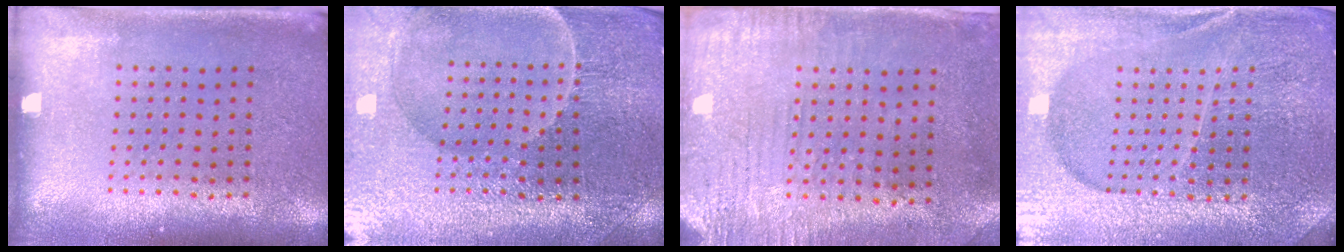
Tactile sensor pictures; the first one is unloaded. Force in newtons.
{"total": 3.5, "press": 3.5, "slide": 0.2}
{"total": 3.1, "press": 2.5, "slide": 1.8}
{"total": 4.9, "press": 4.5, "slide": 1.8}